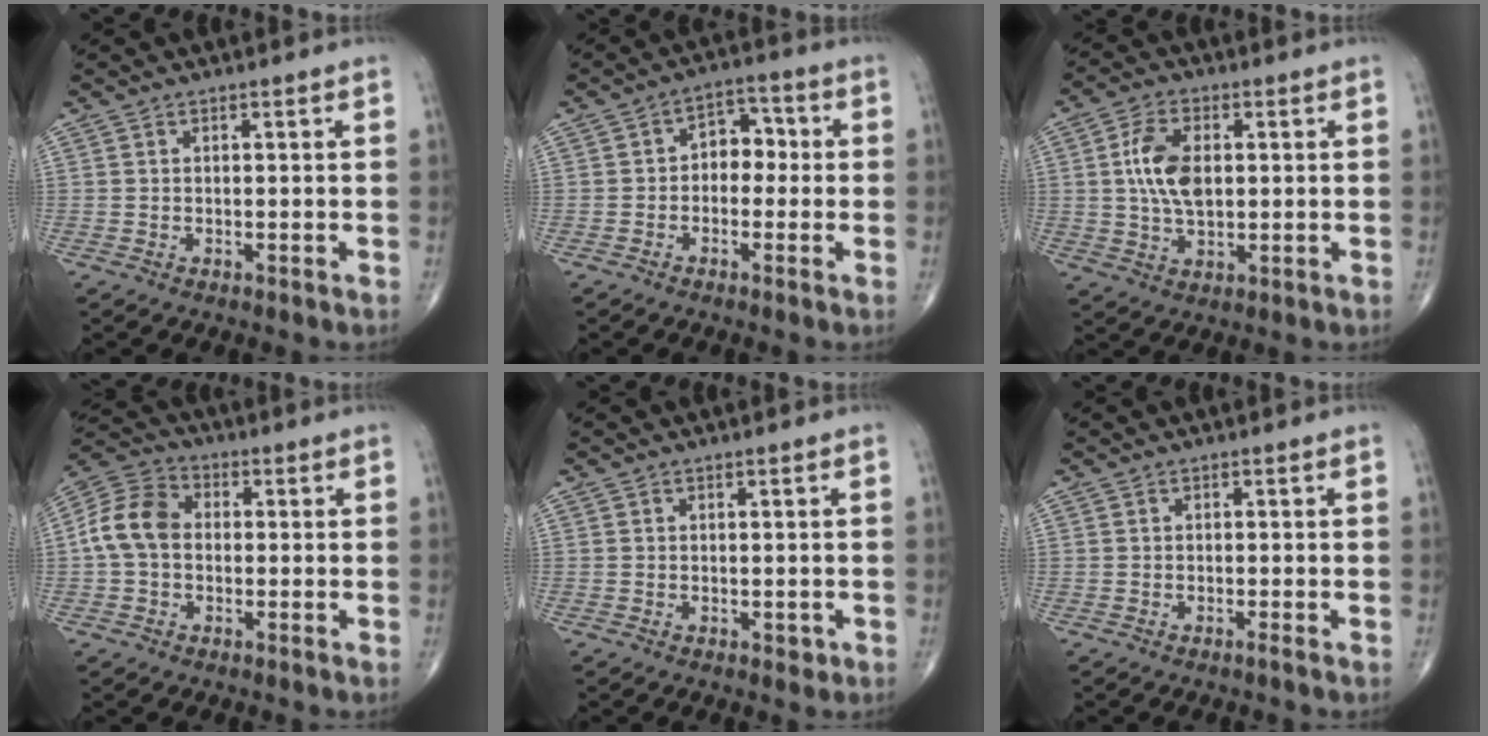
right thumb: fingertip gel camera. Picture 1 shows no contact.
{"total": 5.9, "force": [-0.5, 4.3, 4.0], "torque": [-0.025, 0.028, -0.024]}
{"total": 9.1, "force": [1.1, 5.2, 7.4], "torque": [-0.138, 0.000, 0.022]}
{"total": 9.7, "force": [-0.1, 7.3, 6.3], "torque": [-0.117, 0.031, -0.014]}
{"total": 1.0, "force": [-0.2, 0.7, 0.7], "torque": [-0.003, -0.001, -0.002]}
{"total": 0.6, "force": [-0.4, -0.1, 0.4], "torque": [-0.008, -0.001, -0.009]}